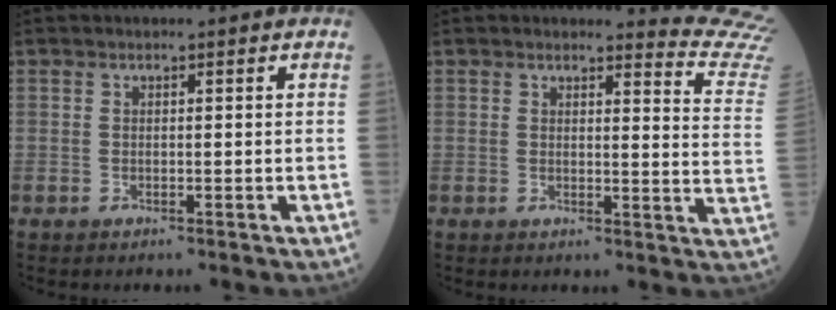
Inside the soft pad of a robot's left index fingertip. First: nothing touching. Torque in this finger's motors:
{"motor_torque": [0.86, -1.28, 0.00, 0.00]}